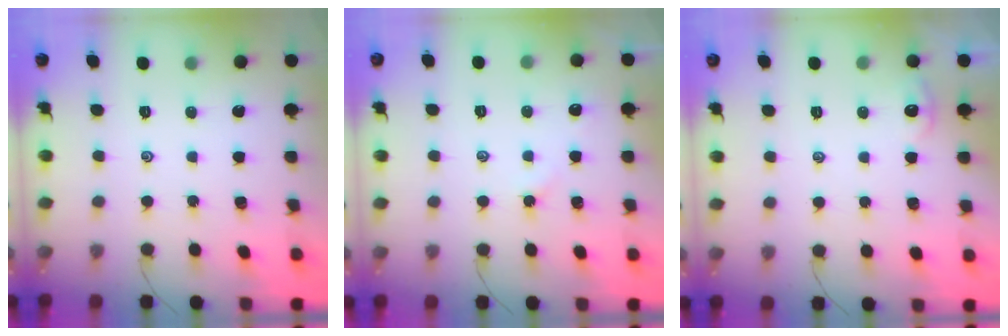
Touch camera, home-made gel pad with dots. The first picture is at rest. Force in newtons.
{"total": 2.2, "press": 2.2, "slide": 0.4}
{"total": 0.0}